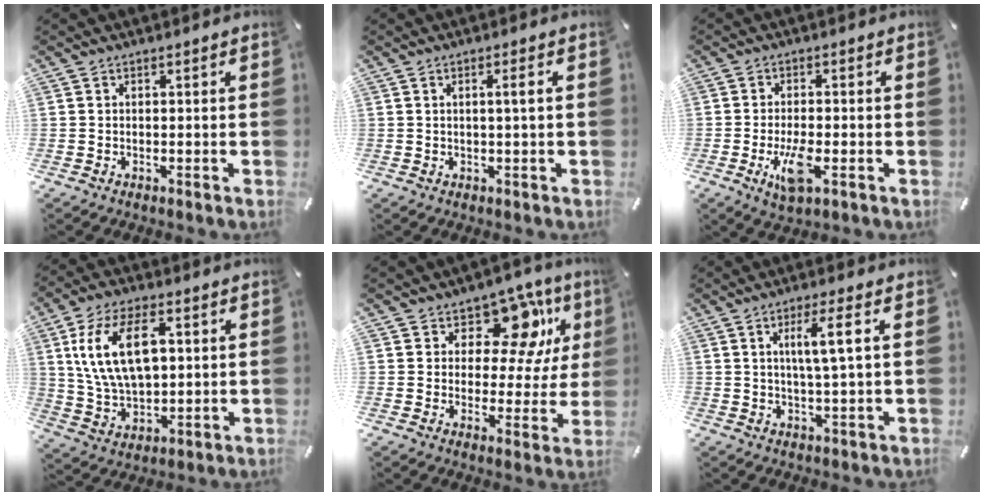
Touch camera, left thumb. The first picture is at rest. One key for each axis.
{"total": 3.0, "fx": 0.5, "fy": 0.2, "fz": 3.0, "tx": -0.056, "ty": 0.001, "tz": 0.006}
{"total": 7.5, "fx": -2.3, "fy": 2.7, "fz": 6.6, "tx": -0.129, "ty": -0.010, "tz": -0.039}
{"total": 14.7, "fx": 4.3, "fy": 8.8, "fz": 11.0, "tx": -0.236, "ty": 0.007, "tz": 0.074}
{"total": 14.5, "fx": 7.1, "fy": 9.1, "fz": 8.8, "tx": -0.117, "ty": -0.040, "tz": 0.124}
{"total": 7.2, "fx": 1.9, "fy": 0.3, "fz": 6.9, "tx": -0.137, "ty": 0.000, "tz": 0.025}